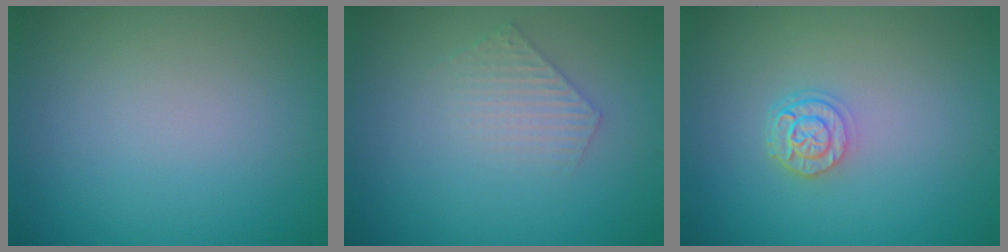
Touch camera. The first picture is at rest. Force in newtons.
{"total": 1.9, "press": 1.9, "slide": 0.3}
{"total": 2.4, "press": 1.9, "slide": 1.4}